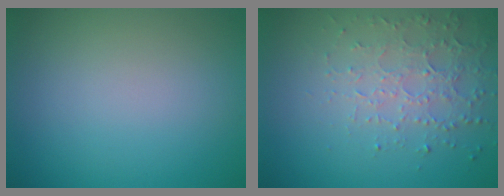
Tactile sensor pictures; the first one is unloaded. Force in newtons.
{"total": 3.5, "press": 3.0, "slide": 1.7}